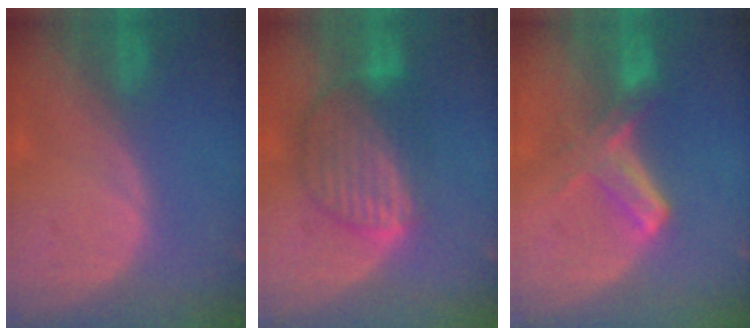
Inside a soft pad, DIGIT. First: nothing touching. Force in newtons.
{"total": 8.9, "press": 7.7, "slide": 4.4}
{"total": 5.6, "press": 5.3, "slide": 1.8}